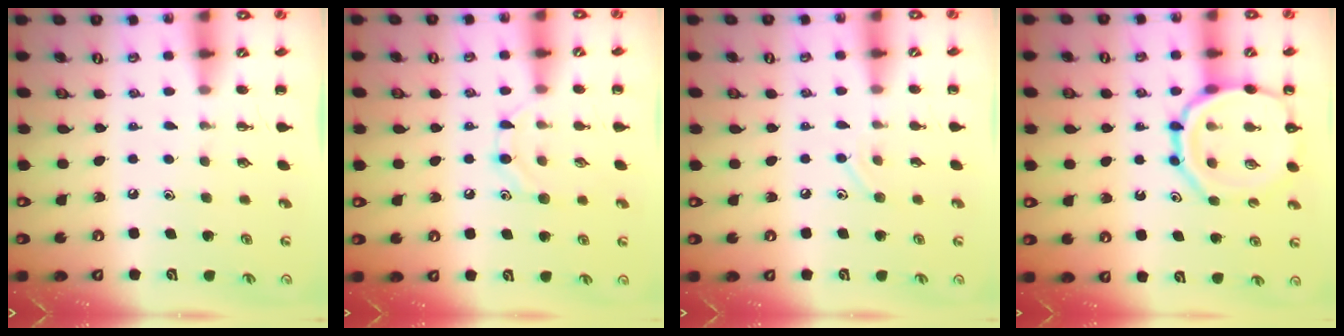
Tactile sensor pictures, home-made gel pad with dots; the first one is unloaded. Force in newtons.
{"total": 7.5, "press": 7.4, "slide": 1.3}
{"total": 6.2, "press": 5.9, "slide": 1.9}
{"total": 14.1, "press": 14.0, "slide": 1.7}